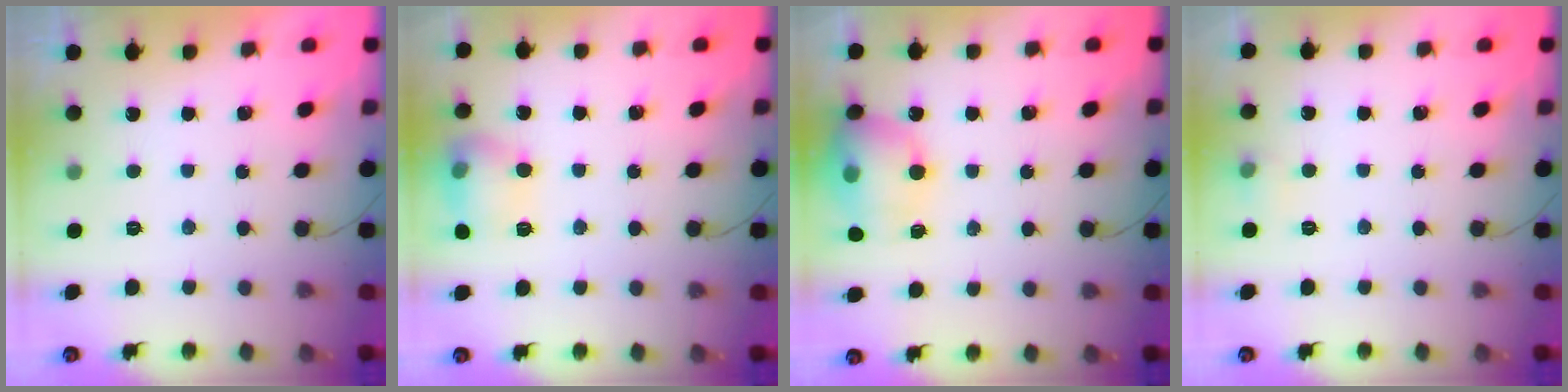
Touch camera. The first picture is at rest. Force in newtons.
{"total": 10.6, "press": 10.5, "slide": 0.6}
{"total": 15.0, "press": 14.8, "slide": 2.5}
{"total": 5.0, "press": 3.7, "slide": 3.3}